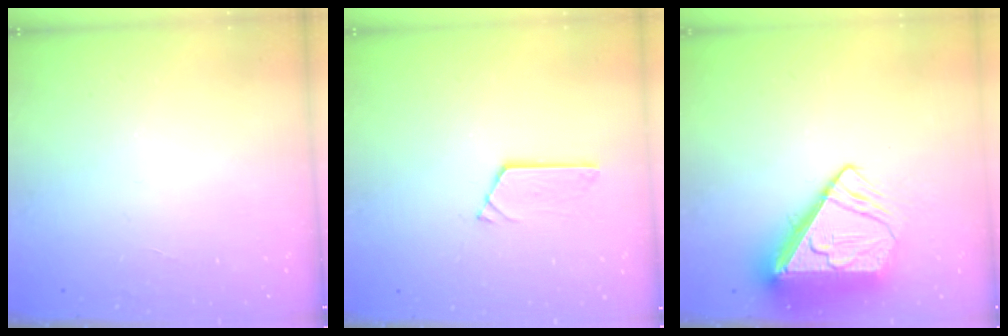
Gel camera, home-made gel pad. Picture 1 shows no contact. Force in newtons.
{"total": 2.9, "press": 2.9, "slide": 0.2}
{"total": 11.1, "press": 11.0, "slide": 1.3}